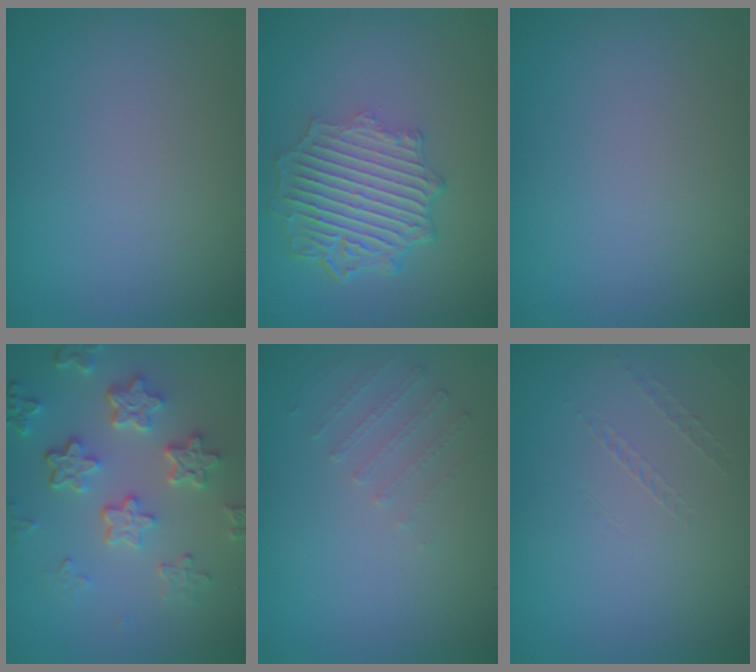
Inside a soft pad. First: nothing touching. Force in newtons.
{"total": 6.3, "press": 4.8, "slide": 4.1}
{"total": 0.0}
{"total": 5.4, "press": 4.2, "slide": 3.4}
{"total": 1.1, "press": 0.7, "slide": 0.8}
{"total": 0.5, "press": 0.2, "slide": 0.5}